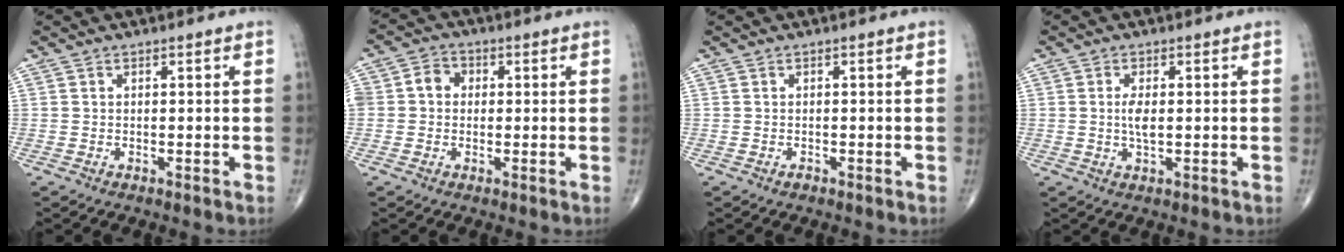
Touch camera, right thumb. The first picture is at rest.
{"total": 5.3, "force": [0.3, 4.5, 2.7], "torque": [-0.035, 0.021, -0.001]}
{"total": 0.6, "force": [-0.4, 0.3, 0.2], "torque": [-0.003, 0.001, -0.008]}
{"total": 3.1, "force": [0.1, 1.2, 2.9], "torque": [-0.057, -0.004, 0.001]}